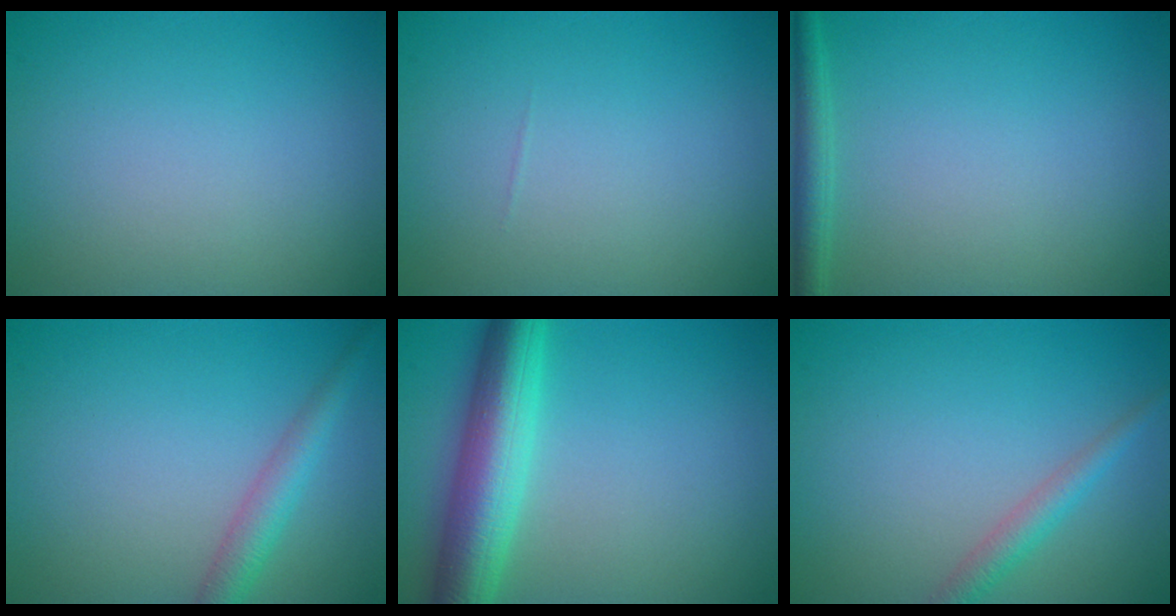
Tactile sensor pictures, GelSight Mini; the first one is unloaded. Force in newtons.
{"total": 0.0}
{"total": 1.7, "press": 1.7, "slide": 0.1}
{"total": 2.8, "press": 2.8, "slide": 0.2}
{"total": 7.0, "press": 7.0, "slide": 0.1}
{"total": 2.1, "press": 2.1, "slide": 0.0}